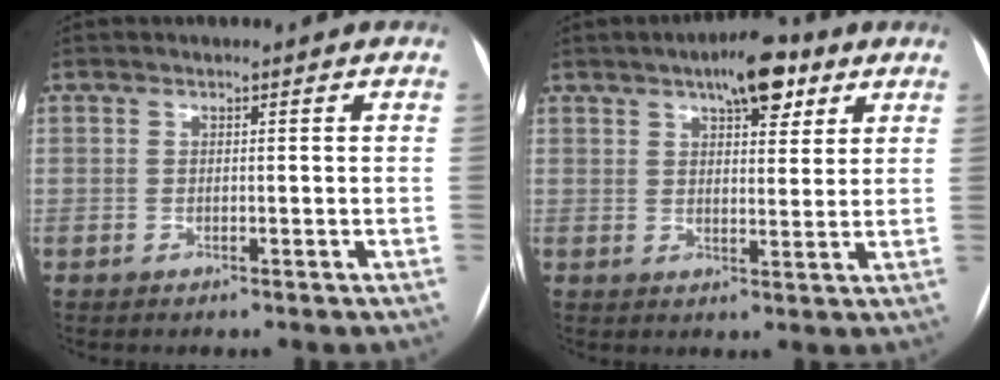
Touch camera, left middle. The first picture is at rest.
{"total": 8.0, "force": [4.8, 2.9, 5.7], "torque": [-0.081, 0.012, 0.068]}